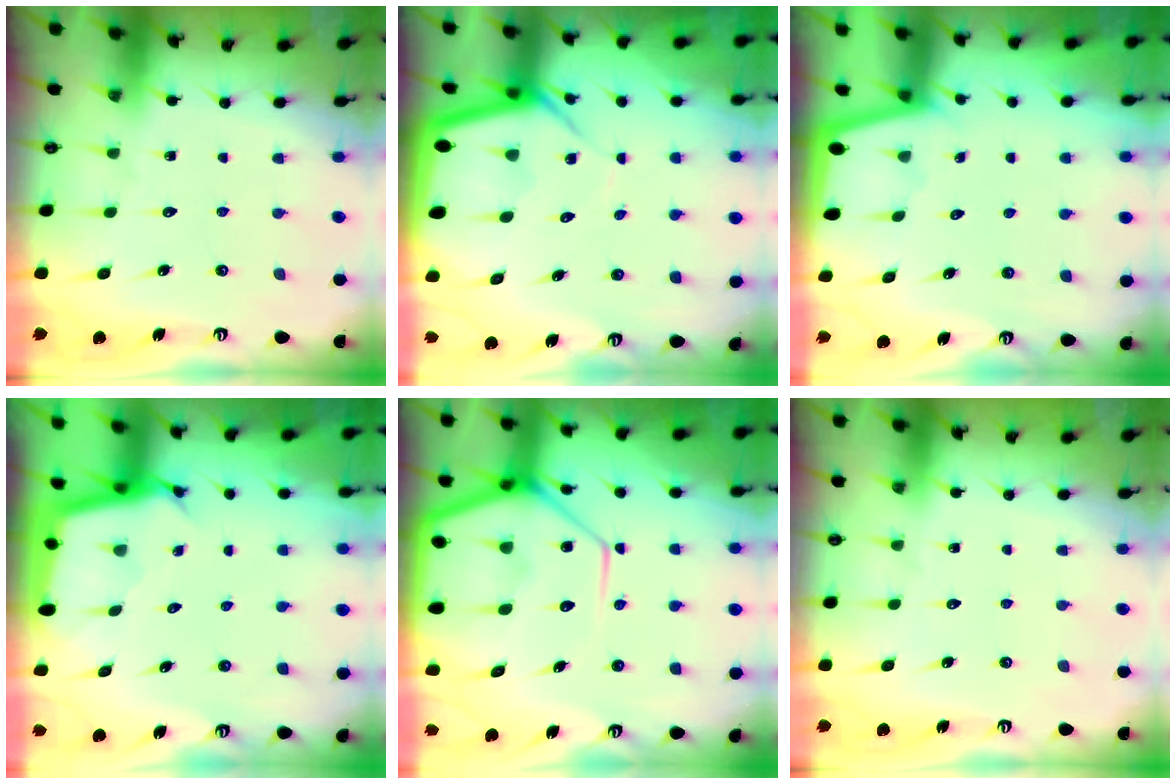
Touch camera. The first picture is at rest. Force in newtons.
{"total": 8.8, "press": 8.8, "slide": 0.8}
{"total": 1.3, "press": 1.3, "slide": 0.2}
{"total": 2.5, "press": 2.5, "slide": 0.1}
{"total": 18.3, "press": 18.3, "slide": 1.8}
{"total": 0.0}